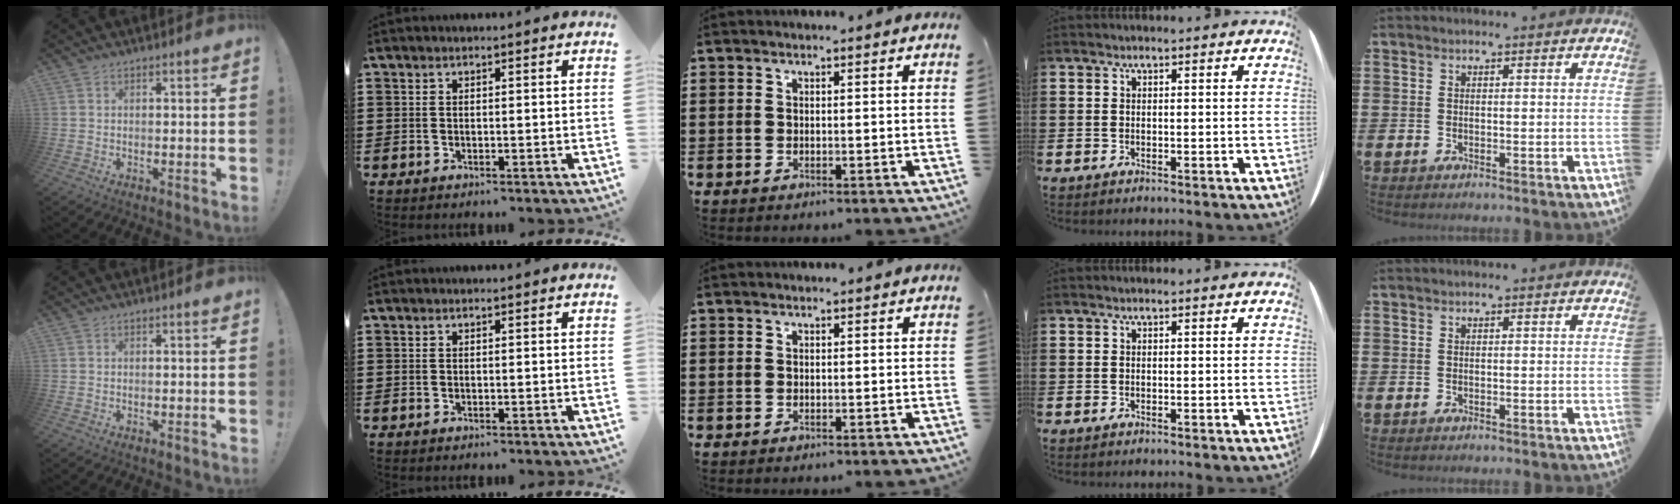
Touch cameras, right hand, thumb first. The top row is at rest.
{}